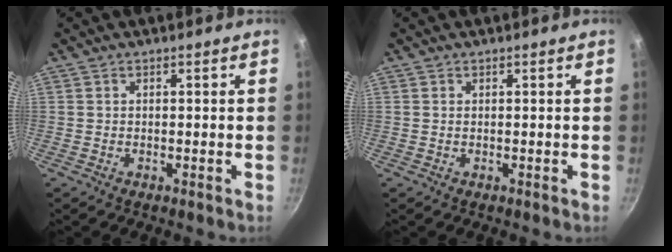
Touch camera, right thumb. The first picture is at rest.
{"total": 0.0}